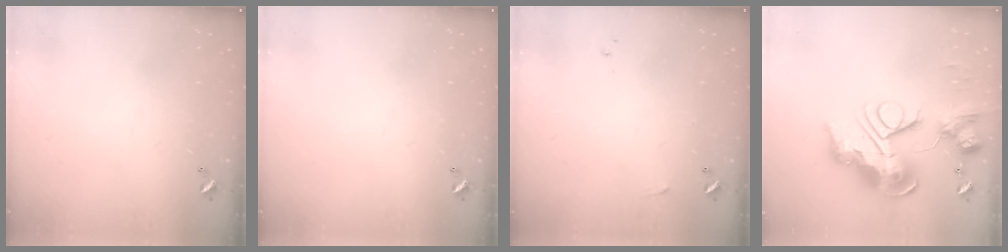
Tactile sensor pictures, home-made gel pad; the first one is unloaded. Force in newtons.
{"total": 0.0}
{"total": 4.2, "press": 4.2, "slide": 0.6}
{"total": 0.7, "press": 0.7, "slide": 0.0}